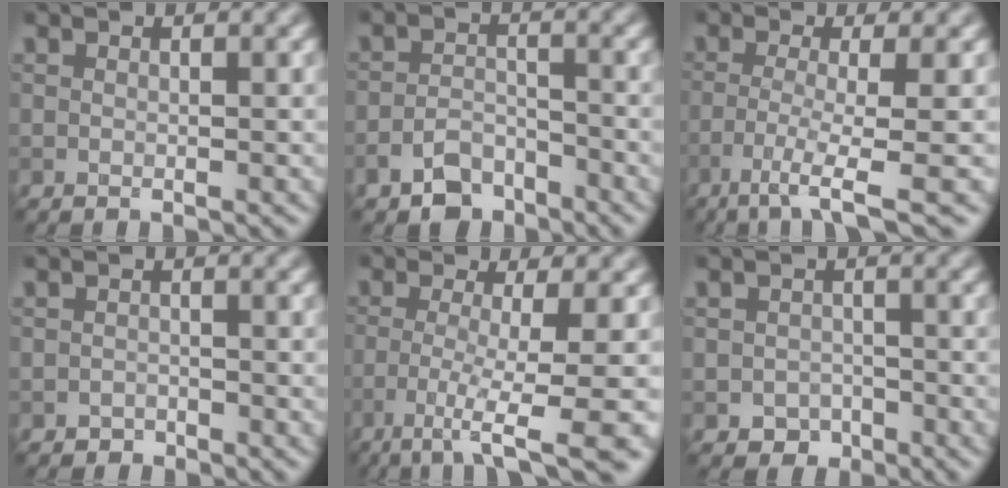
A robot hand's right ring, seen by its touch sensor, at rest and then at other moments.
{"total": 3.7, "force": [-2.8, 2.0, 1.4], "torque": [-0.021, -0.001, -0.058]}
{"total": 5.0, "force": [-2.4, 0.6, 4.3], "torque": [-0.074, -0.004, -0.052]}
{"total": 0.9, "force": [-0.7, 0.5, -0.1], "torque": [0.008, 0.004, -0.013]}
{"total": 8.2, "force": [-4.0, 1.6, 7.0], "torque": [-0.100, -0.008, -0.071]}
{"total": 2.0, "force": [-1.1, 1.6, 0.4], "torque": [0.005, 0.000, -0.023]}